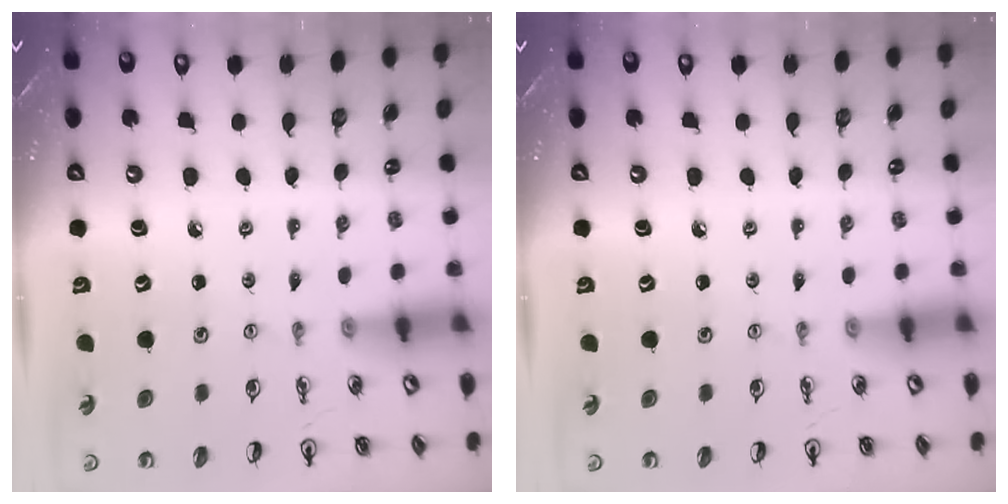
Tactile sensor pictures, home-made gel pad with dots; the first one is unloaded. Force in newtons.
{"total": 0.0}